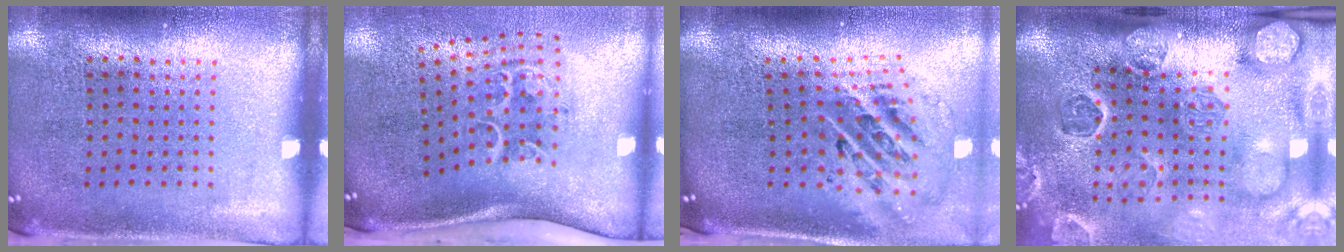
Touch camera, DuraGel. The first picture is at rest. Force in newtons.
{"total": 2.2, "press": 1.4, "slide": 1.8}
{"total": 2.5, "press": 1.7, "slide": 1.8}
{"total": 4.5, "press": 3.4, "slide": 2.9}